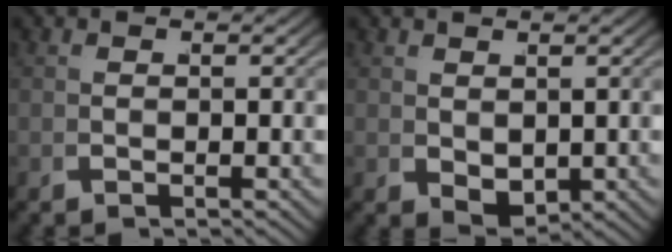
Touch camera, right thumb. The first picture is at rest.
{"total": 2.4, "force": [0.5, 1.6, 1.6], "torque": [-0.031, -0.017, 0.027]}